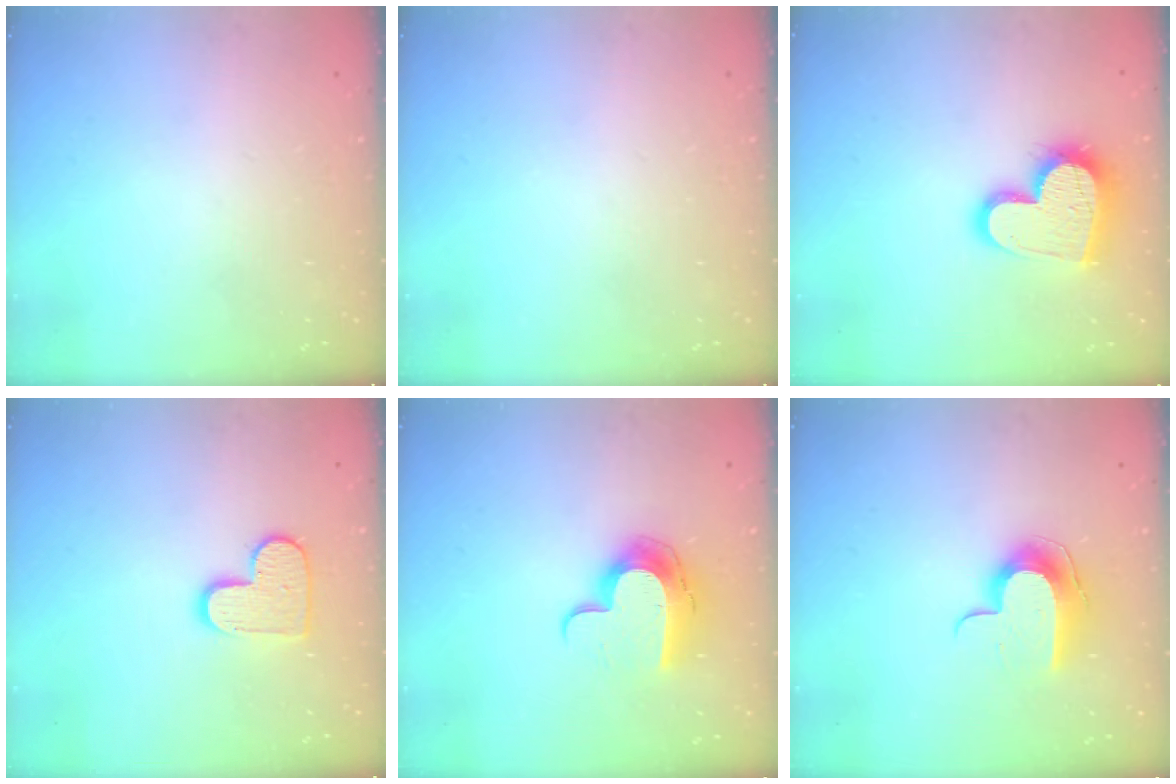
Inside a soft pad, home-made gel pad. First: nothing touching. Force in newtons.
{"total": 0.0}
{"total": 16.4, "press": 16.3, "slide": 1.2}
{"total": 10.6, "press": 10.6, "slide": 0.7}
{"total": 12.2, "press": 12.2, "slide": 0.3}
{"total": 11.8, "press": 11.8, "slide": 0.7}